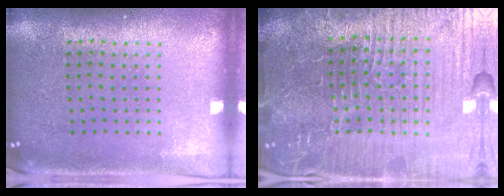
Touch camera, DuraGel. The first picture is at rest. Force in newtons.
{"total": 7.1, "press": 6.4, "slide": 3.1}